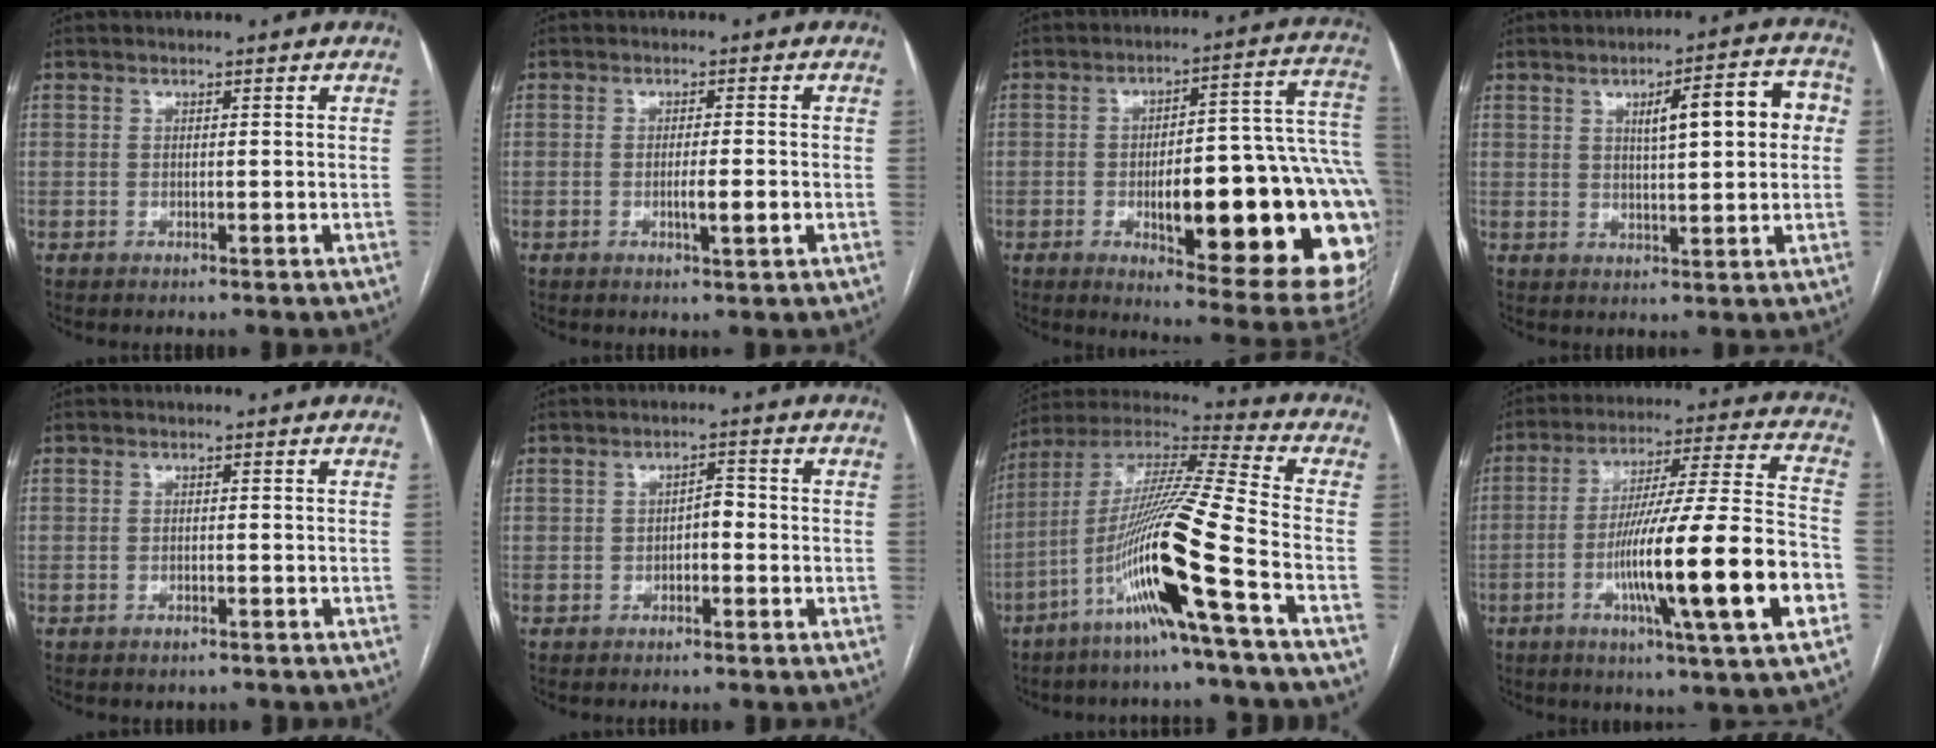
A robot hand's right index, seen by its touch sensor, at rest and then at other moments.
{"total": 3.1, "force": [-0.8, 0.2, 3.0], "torque": [-0.052, -0.005, -0.013]}
{"total": 29.4, "force": [-6.1, 5.9, 28.2], "torque": [-0.277, 0.010, -0.074]}
{"total": 9.7, "force": [2.3, 2.3, 9.1], "torque": [-0.128, 0.024, 0.033]}
{"total": 1.0, "force": [-0.6, 0.6, 0.3], "torque": [-0.011, 0.000, -0.006]}
{"total": 2.4, "force": [-0.4, 1.3, 1.9], "torque": [-0.030, 0.013, -0.008]}
{"total": 18.6, "force": [-7.8, -1.5, 16.8], "torque": [-0.336, -0.017, -0.155]}
{"total": 22.0, "force": [-6.7, 0.2, 21.0], "torque": [-0.324, -0.012, -0.111]}